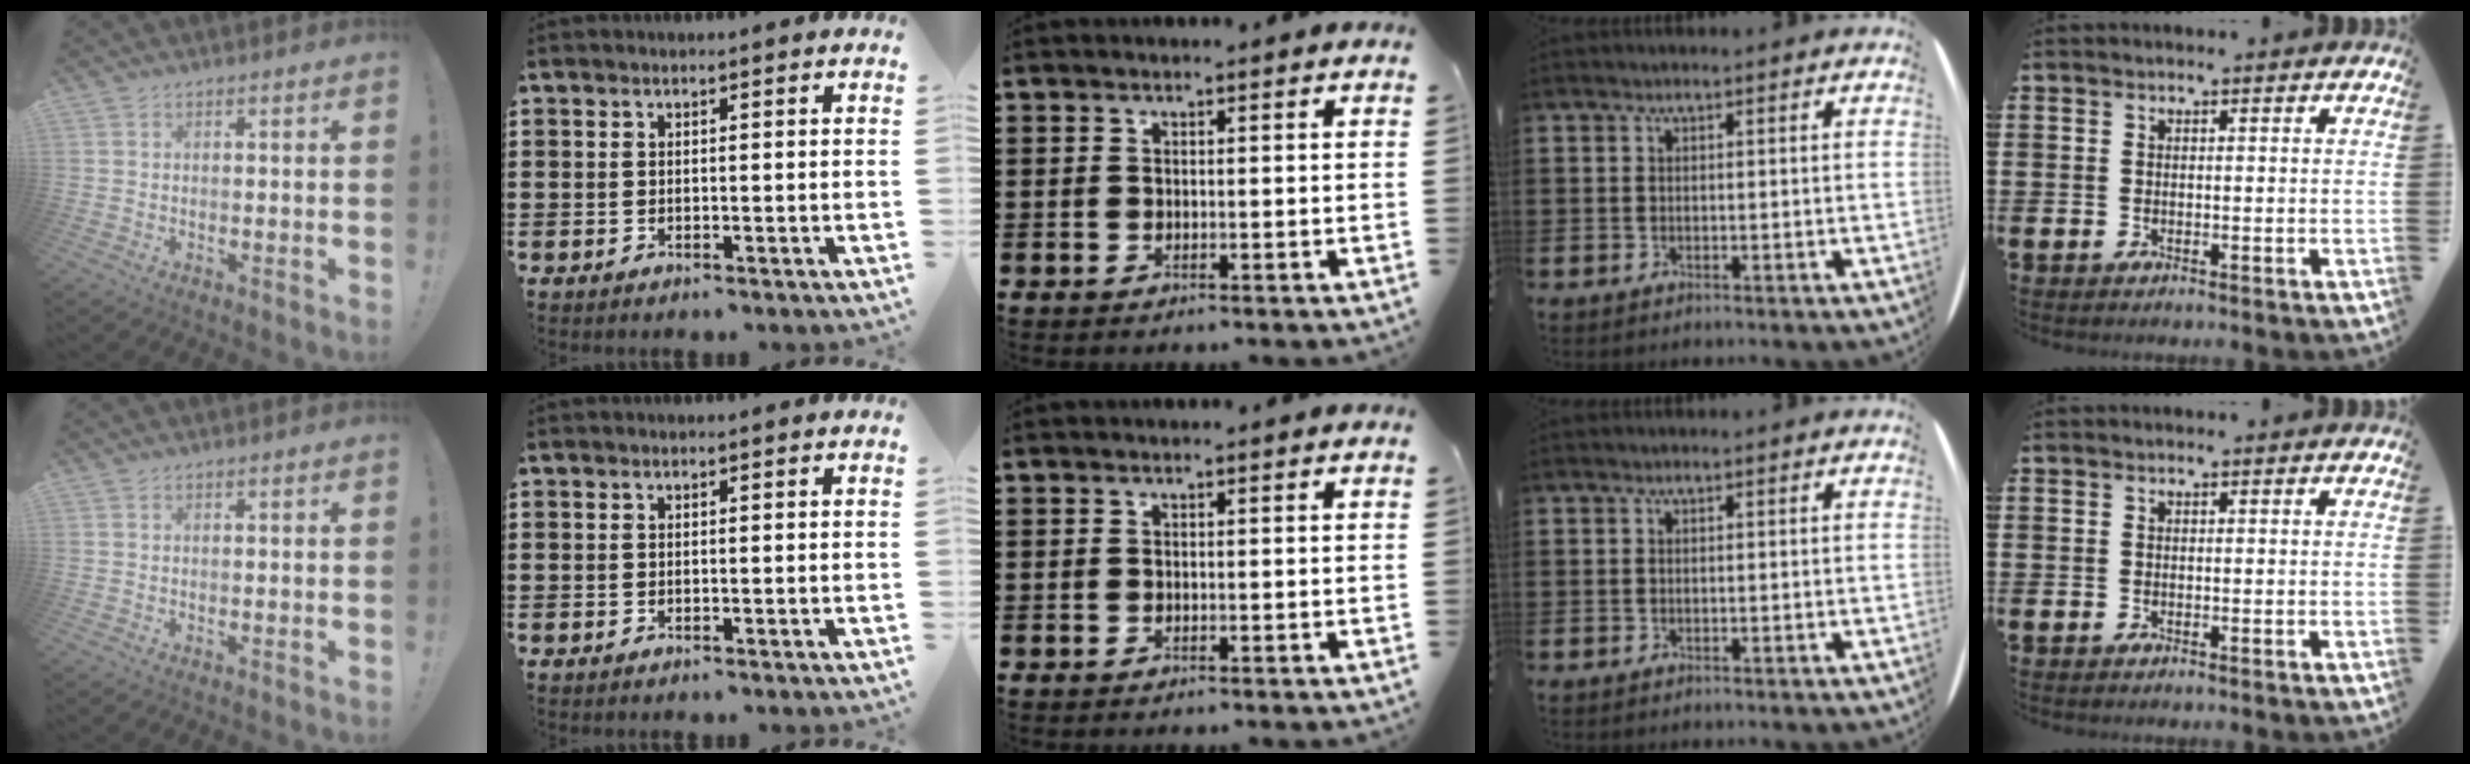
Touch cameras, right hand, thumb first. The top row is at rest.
{}